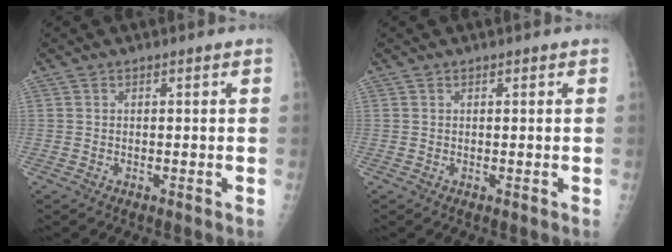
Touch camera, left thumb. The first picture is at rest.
{"total": 0.0}